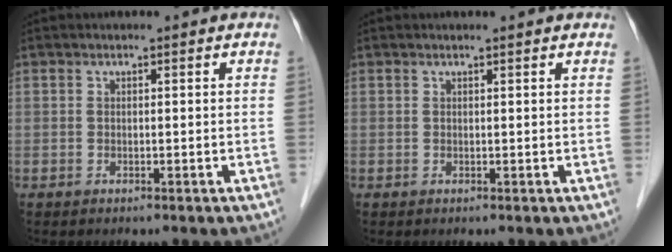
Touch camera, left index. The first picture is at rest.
{"total": 1.3, "force": [1.2, 0.0, 0.4], "torque": [-0.014, 0.009, 0.016]}